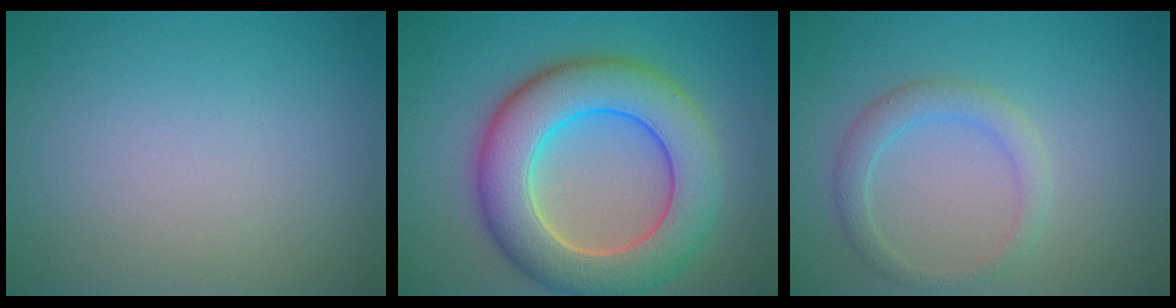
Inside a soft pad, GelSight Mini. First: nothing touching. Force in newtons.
{"total": 9.8, "press": 9.8, "slide": 0.4}
{"total": 2.3, "press": 2.3, "slide": 0.2}